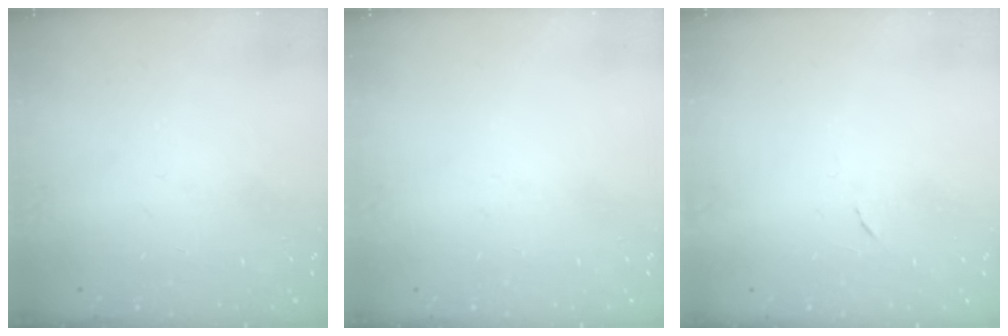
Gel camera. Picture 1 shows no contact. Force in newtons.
{"total": 0.0}
{"total": 3.5, "press": 3.3, "slide": 1.2}